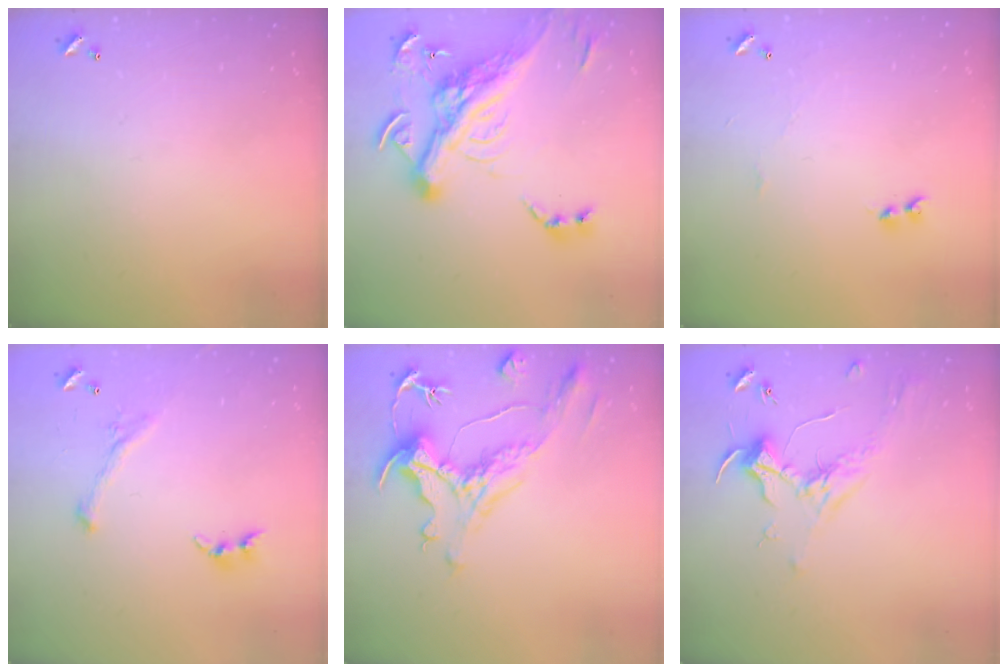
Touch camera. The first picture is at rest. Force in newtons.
{"total": 14.9, "press": 14.6, "slide": 2.7}
{"total": 2.1, "press": 2.1, "slide": 0.5}
{"total": 2.8, "press": 2.6, "slide": 0.9}
{"total": 1.9, "press": 0.8, "slide": 1.7}
{"total": 1.8, "press": 1.6, "slide": 0.7}